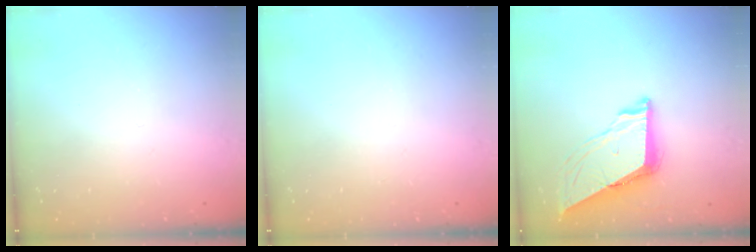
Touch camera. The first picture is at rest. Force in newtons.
{"total": 0.0}
{"total": 8.4, "press": 8.4, "slide": 0.6}